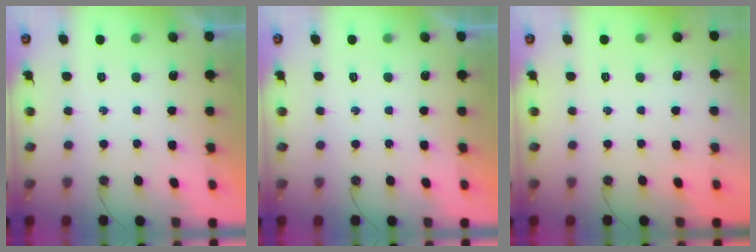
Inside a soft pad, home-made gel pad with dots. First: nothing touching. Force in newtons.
{"total": 0.0}
{"total": 0.0}